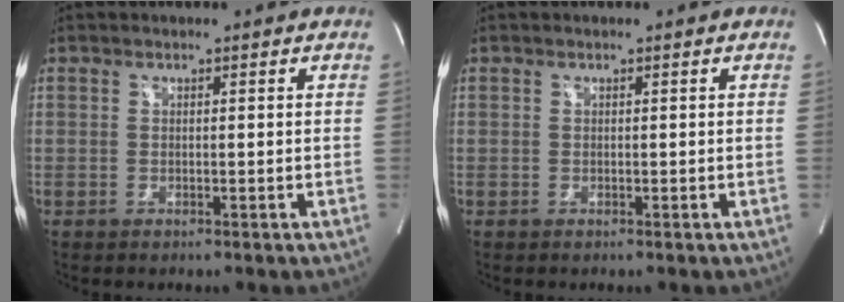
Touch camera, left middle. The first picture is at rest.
{"total": 0.0}